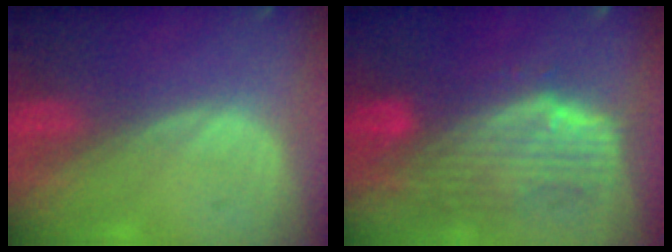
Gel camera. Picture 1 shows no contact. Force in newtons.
{"total": 10.6, "press": 9.0, "slide": 5.5}